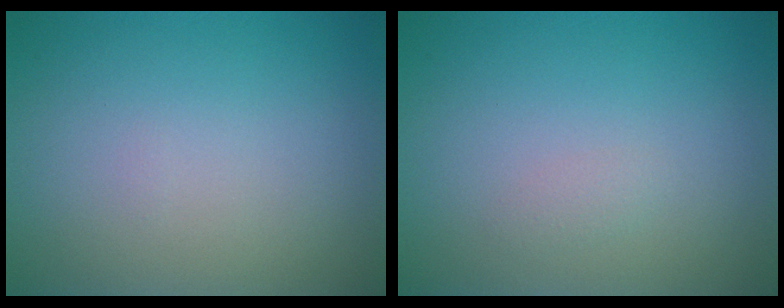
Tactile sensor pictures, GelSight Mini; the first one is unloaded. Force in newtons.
{"total": 0.6, "press": 0.6, "slide": 0.0}